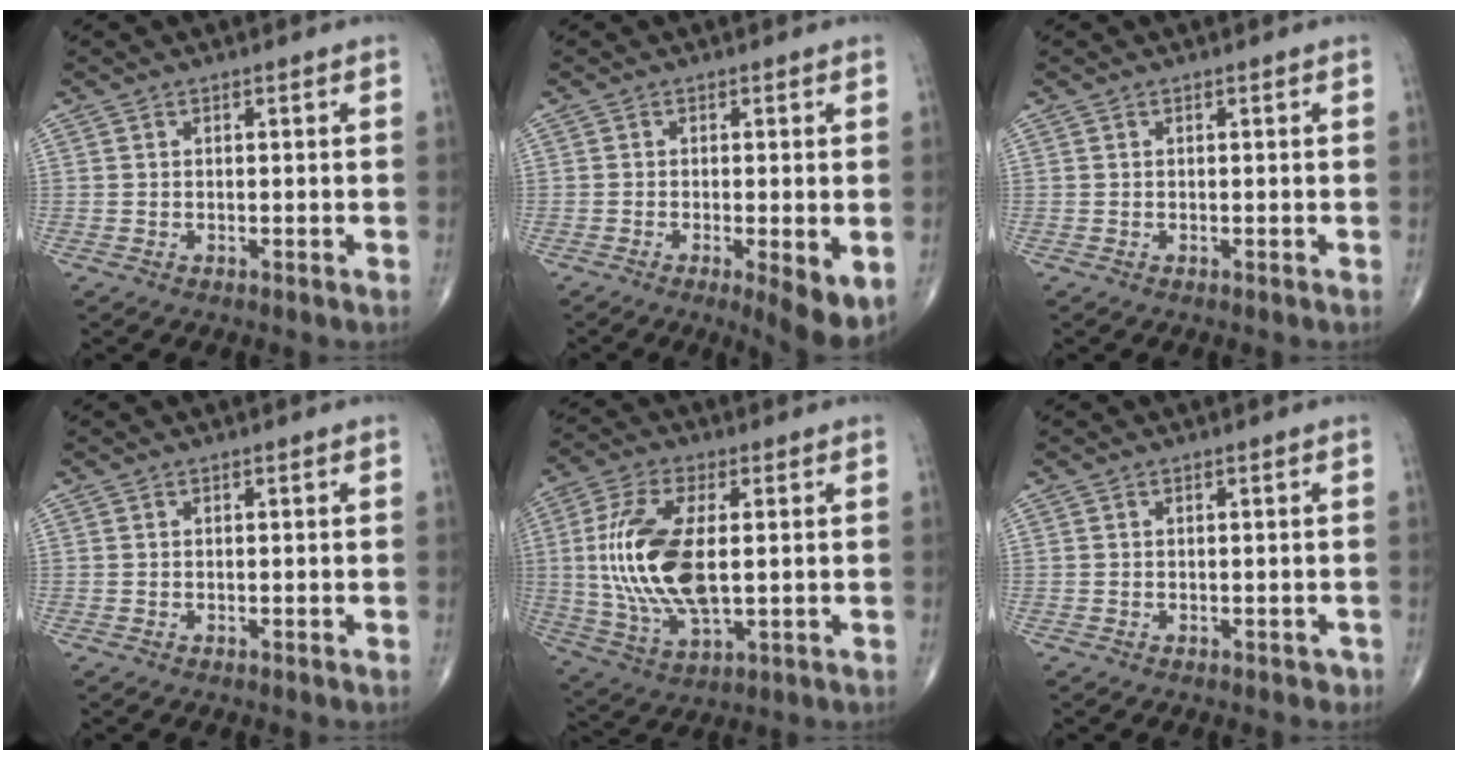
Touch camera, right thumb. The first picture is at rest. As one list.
[{"total": 6.9, "force": [-1.9, 1.6, 6.4], "torque": [-0.094, -0.019, -0.031]}, {"total": 0.0}, {"total": 0.0}, {"total": 17.1, "force": [1.0, 7.8, 15.1], "torque": [-0.318, -0.009, 0.025]}, {"total": 0.9, "force": [-0.4, 0.7, 0.4], "torque": [0.002, 0.008, -0.002]}]